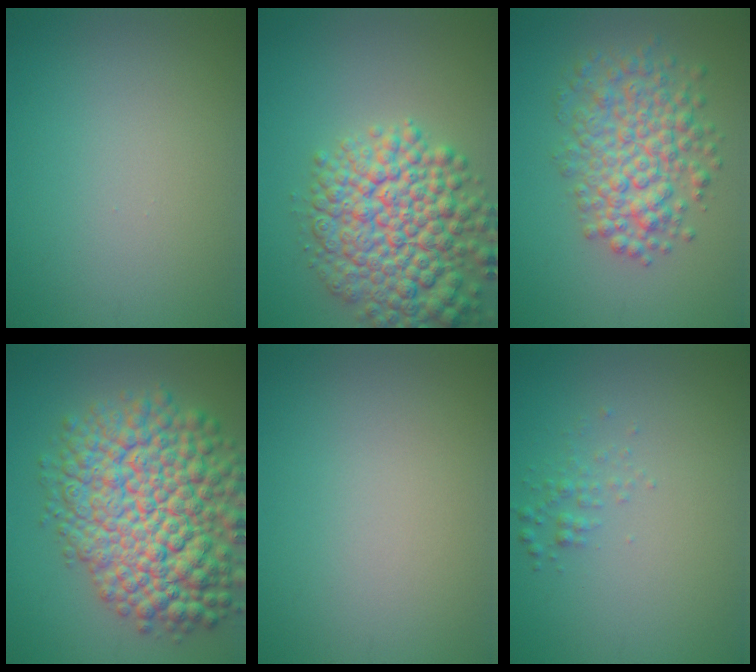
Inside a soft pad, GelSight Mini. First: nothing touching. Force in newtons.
{"total": 9.1, "press": 9.1, "slide": 0.4}
{"total": 5.9, "press": 5.9, "slide": 0.2}
{"total": 13.0, "press": 12.9, "slide": 0.5}
{"total": 0.0}
{"total": 1.1, "press": 1.1, "slide": 0.0}